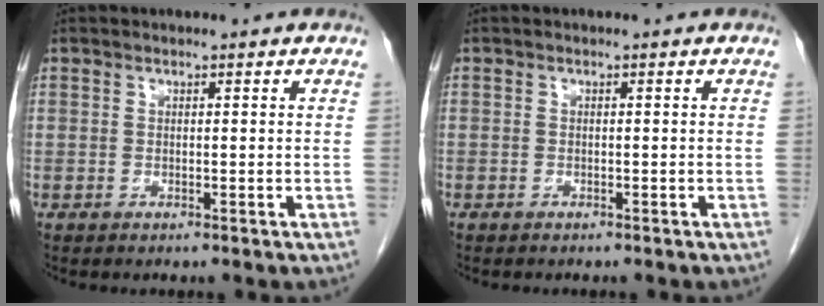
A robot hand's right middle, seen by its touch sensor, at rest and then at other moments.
{"total": 0.7, "force": [-0.6, 0.4, 0.0], "torque": [-0.009, 0.003, -0.012]}